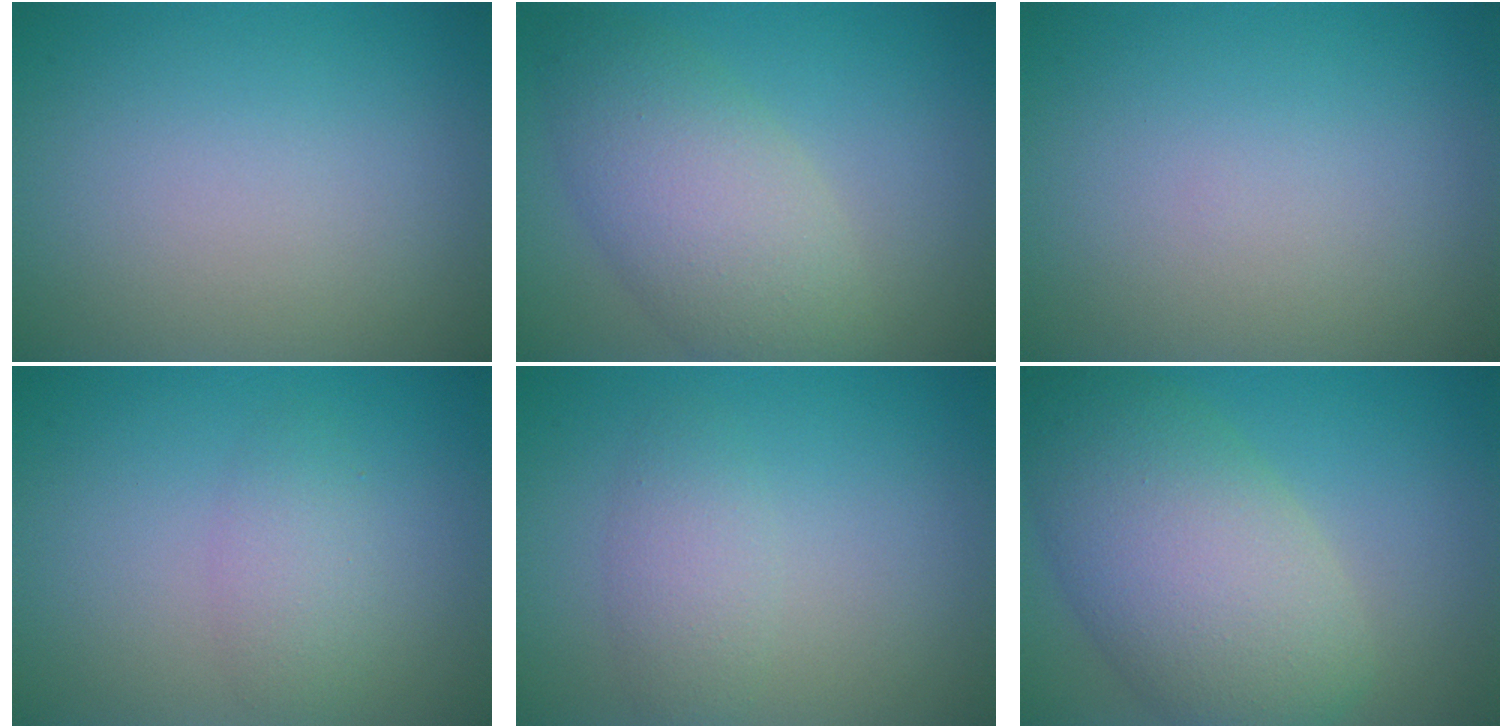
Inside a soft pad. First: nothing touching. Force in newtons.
{"total": 6.4, "press": 6.3, "slide": 0.5}
{"total": 0.0}
{"total": 2.2, "press": 2.2, "slide": 0.0}
{"total": 2.2, "press": 2.2, "slide": 0.1}
{"total": 9.4, "press": 9.4, "slide": 0.5}